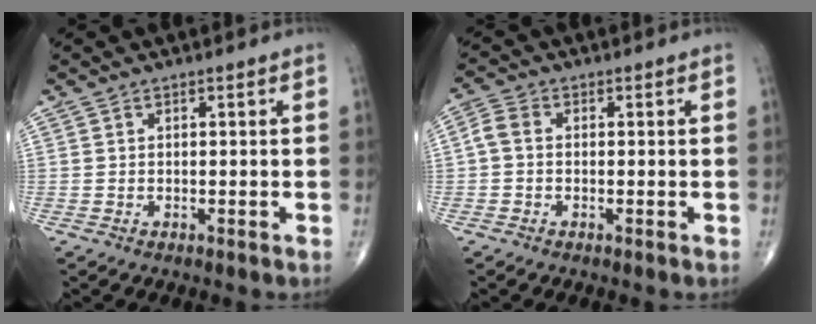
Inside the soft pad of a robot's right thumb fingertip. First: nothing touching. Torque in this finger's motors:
{"motor_torque": [-0.15, 0.19, -0.01, -0.21, 0.05]}